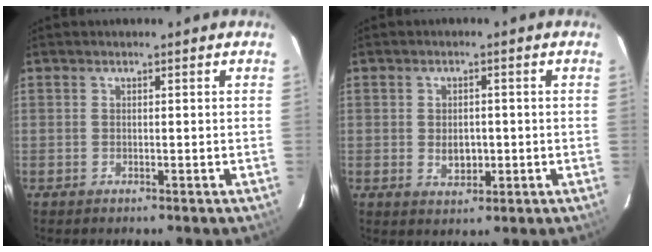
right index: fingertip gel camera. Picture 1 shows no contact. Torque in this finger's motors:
{"motor_torque": [0.09, 0.00, 0.05, 0.01]}